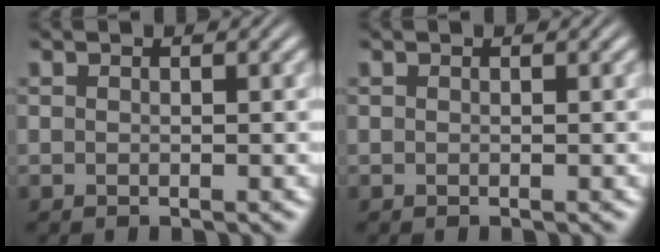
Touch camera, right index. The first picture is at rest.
{"total": 0.0}